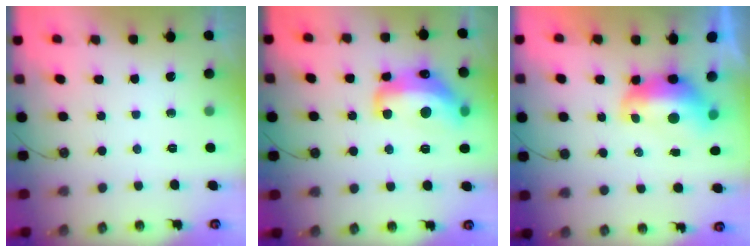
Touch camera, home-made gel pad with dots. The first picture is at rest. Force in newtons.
{"total": 10.4, "press": 10.4, "slide": 1.0}
{"total": 2.7, "press": 2.5, "slide": 1.1}